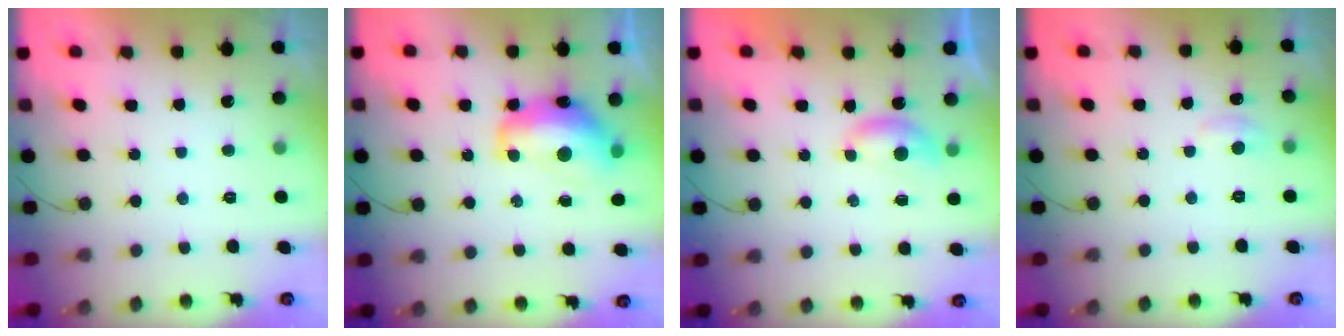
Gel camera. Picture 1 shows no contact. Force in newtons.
{"total": 13.6, "press": 13.6, "slide": 1.0}
{"total": 4.0, "press": 4.0, "slide": 0.6}
{"total": 5.2, "press": 5.1, "slide": 0.7}